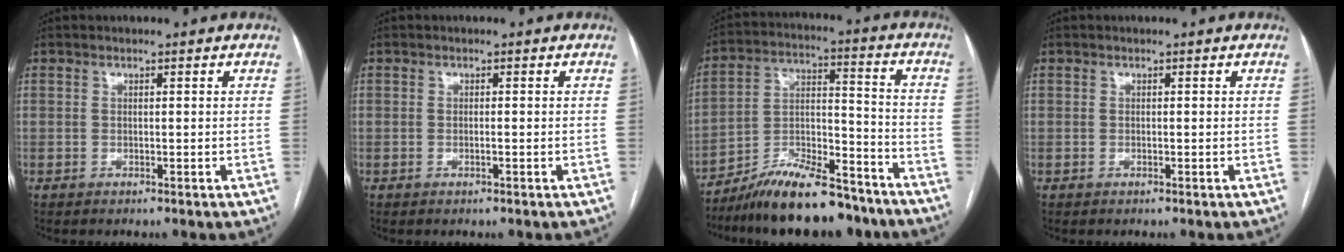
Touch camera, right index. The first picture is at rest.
{"total": 0.7, "force": [-0.4, 0.1, 0.6], "torque": [-0.013, 0.000, -0.005]}
{"total": 17.5, "force": [-14.8, 4.3, 8.5], "torque": [-0.154, 0.018, -0.251]}
{"total": 0.0}